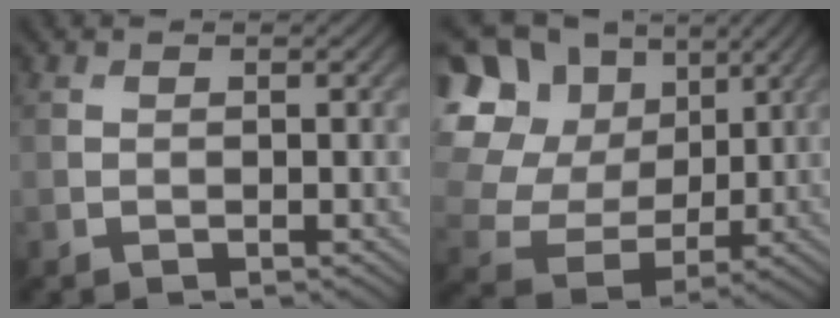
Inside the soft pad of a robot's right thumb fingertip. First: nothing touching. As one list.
[{"total": 18.5, "force": [6.3, 15.0, 8.8], "torque": [-0.286, 0.048, 0.137]}]